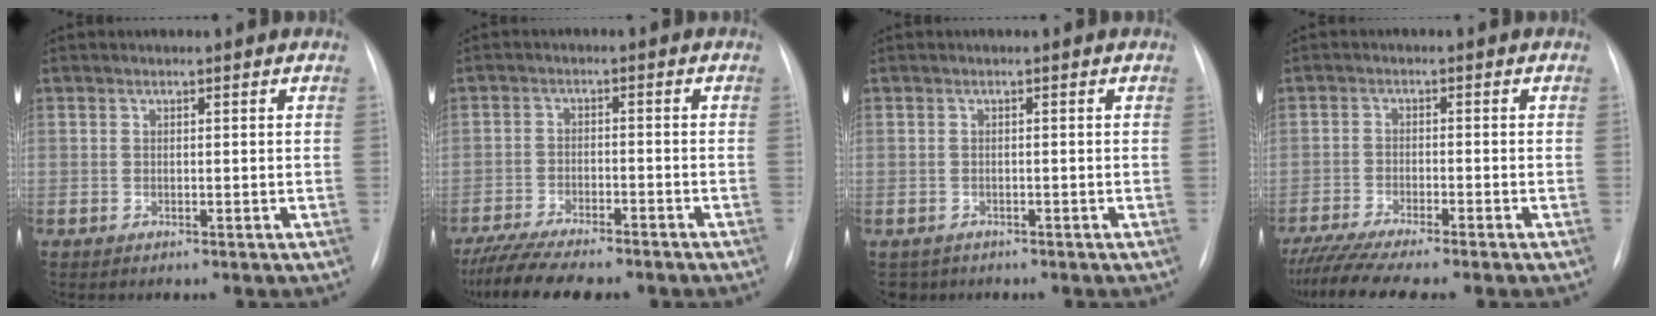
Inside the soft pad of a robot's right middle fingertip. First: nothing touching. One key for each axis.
{"total": 11.2, "fx": -9.4, "fy": 2.0, "fz": 5.8, "tx": -0.096, "ty": -0.015, "tz": -0.143}
{"total": 2.4, "fx": -1.8, "fy": 1.7, "fz": 0.0, "tx": 0.000, "ty": 0.002, "tz": -0.027}
{"total": 8.9, "fx": -7.6, "fy": -0.3, "fz": 4.8, "tx": -0.074, "ty": -0.022, "tz": -0.122}